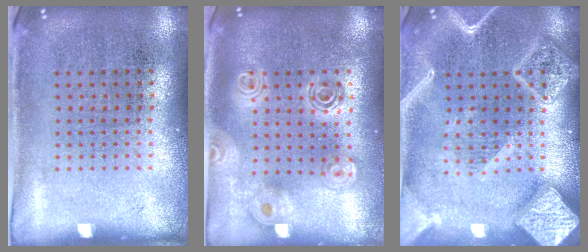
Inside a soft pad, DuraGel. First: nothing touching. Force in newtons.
{"total": 1.8, "press": 1.6, "slide": 0.9}
{"total": 3.8, "press": 3.8, "slide": 0.3}